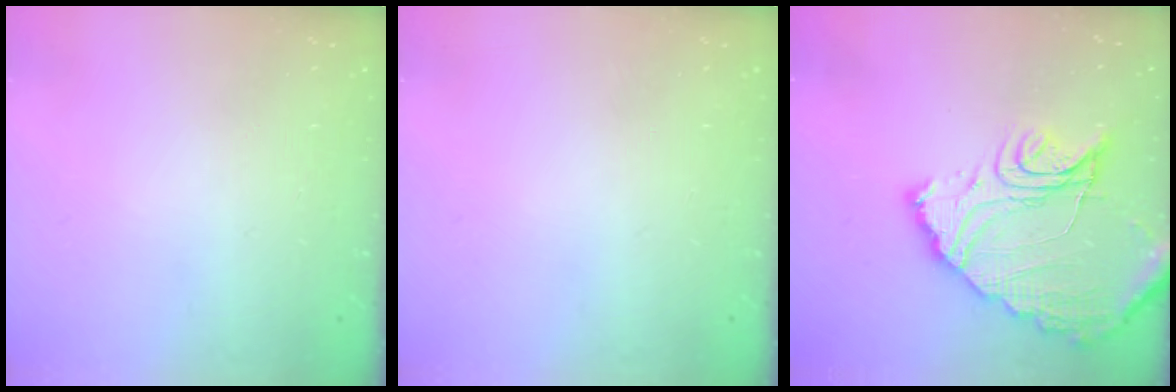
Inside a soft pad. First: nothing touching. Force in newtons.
{"total": 0.0}
{"total": 18.9, "press": 18.8, "slide": 1.6}